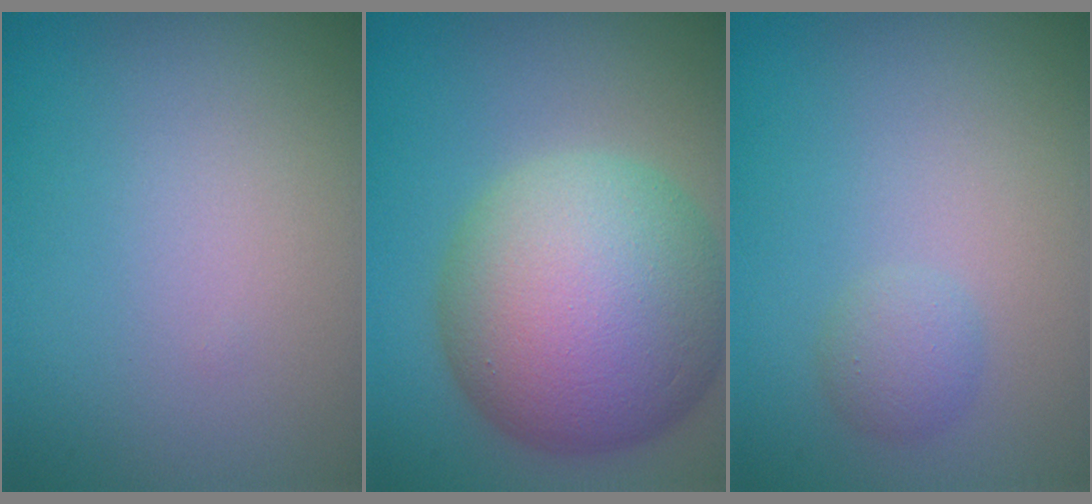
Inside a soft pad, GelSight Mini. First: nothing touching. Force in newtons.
{"total": 13.0, "press": 13.0, "slide": 0.4}
{"total": 1.4, "press": 1.4, "slide": 0.0}